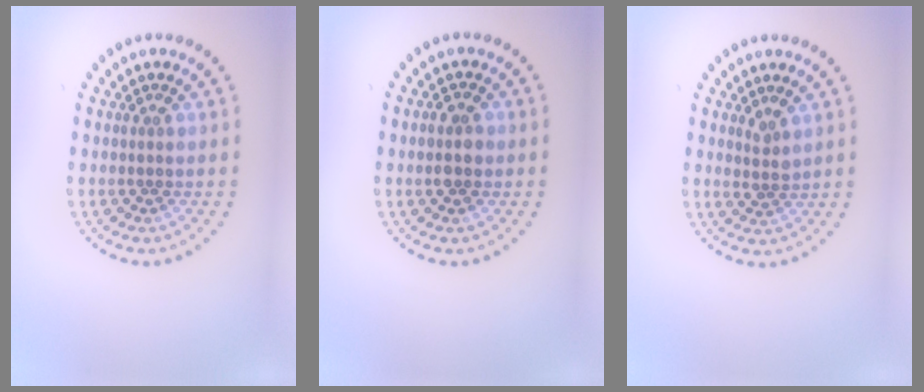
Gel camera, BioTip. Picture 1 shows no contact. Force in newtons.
{"total": 2.0, "press": 2.0, "slide": 0.2}
{"total": 1.3, "press": 1.0, "slide": 0.8}